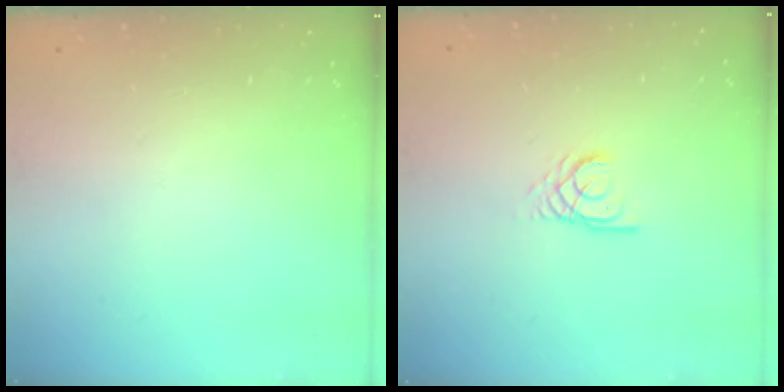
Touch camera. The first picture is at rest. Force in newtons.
{"total": 2.8, "press": 2.8, "slide": 0.1}